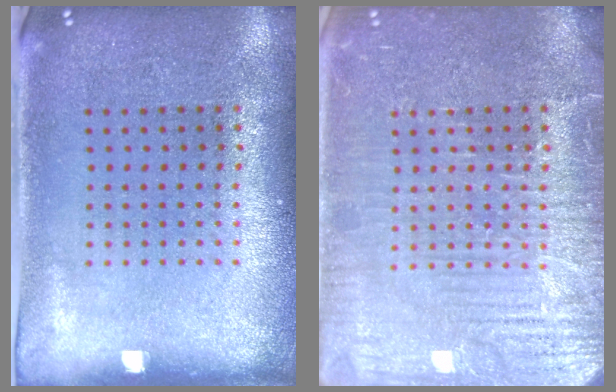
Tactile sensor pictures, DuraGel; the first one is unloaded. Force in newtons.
{"total": 6.0, "press": 6.0, "slide": 0.7}